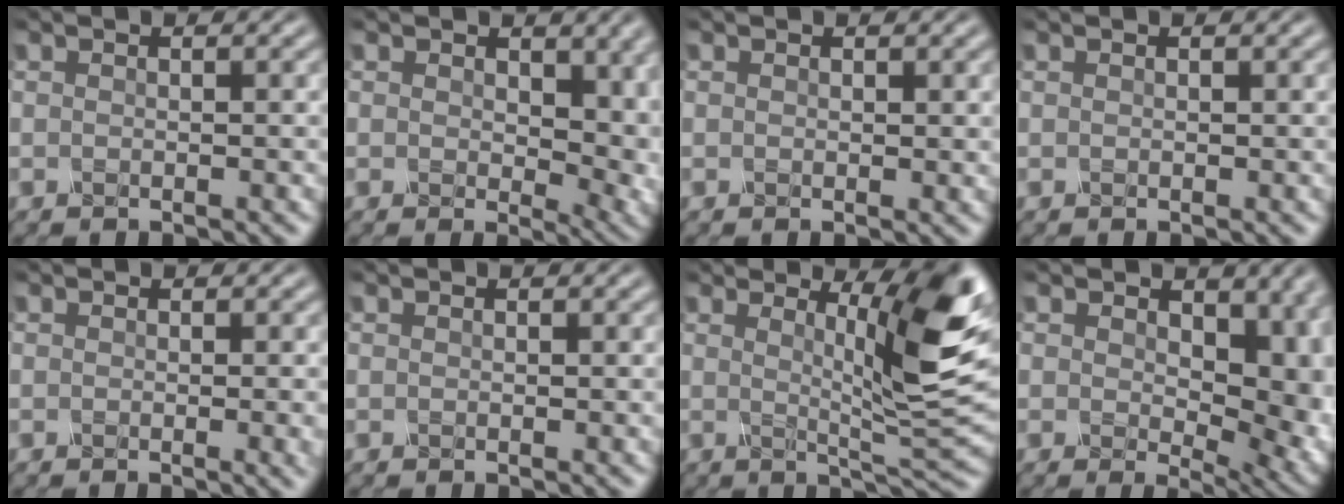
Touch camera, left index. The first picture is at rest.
{"total": 8.5, "force": [1.4, 5.6, 6.3], "torque": [-0.079, -0.021, 0.033]}
{"total": 0.0}
{"total": 0.0}
{"total": 2.3, "force": [-0.3, 0.9, 2.1], "torque": [-0.015, -0.003, -0.002]}
{"total": 0.0}
{"total": 8.6, "force": [2.3, 1.5, 8.2], "torque": [-0.104, -0.001, 0.036]}
{"total": 7.8, "force": [0.7, 5.0, 6.0], "torque": [-0.069, -0.014, 0.012]}